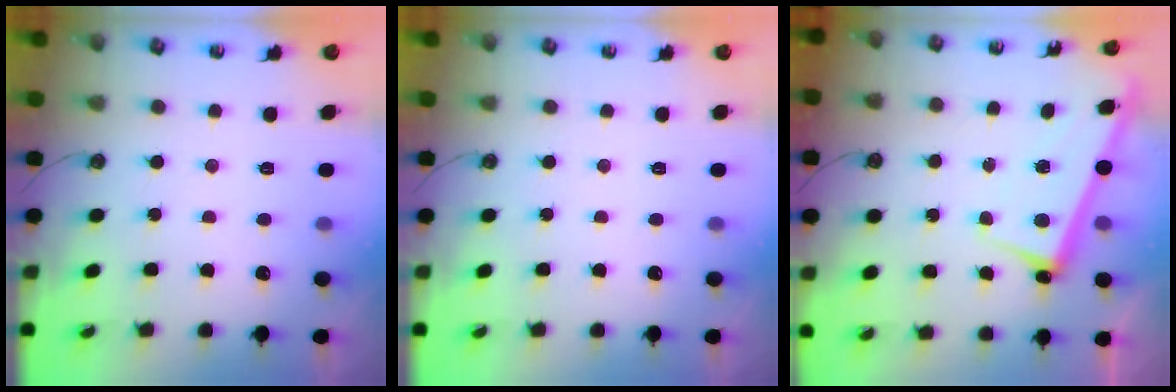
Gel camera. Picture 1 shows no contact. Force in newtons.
{"total": 0.0}
{"total": 2.5, "press": 2.4, "slide": 0.5}